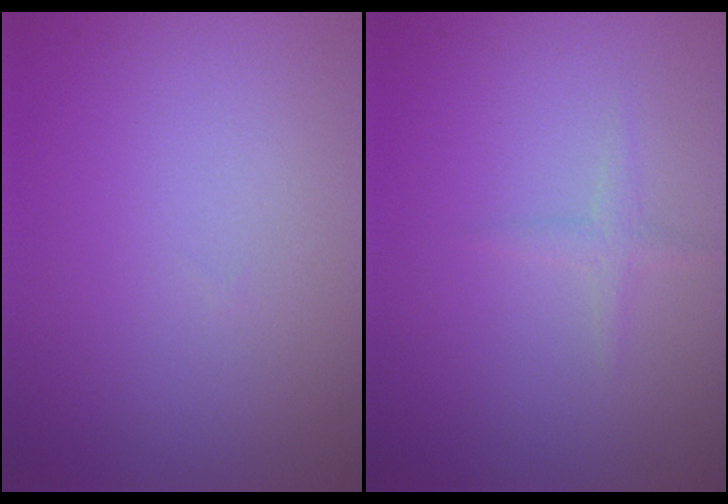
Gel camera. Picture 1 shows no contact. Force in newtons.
{"total": 0.9, "press": 0.9, "slide": 0.0}